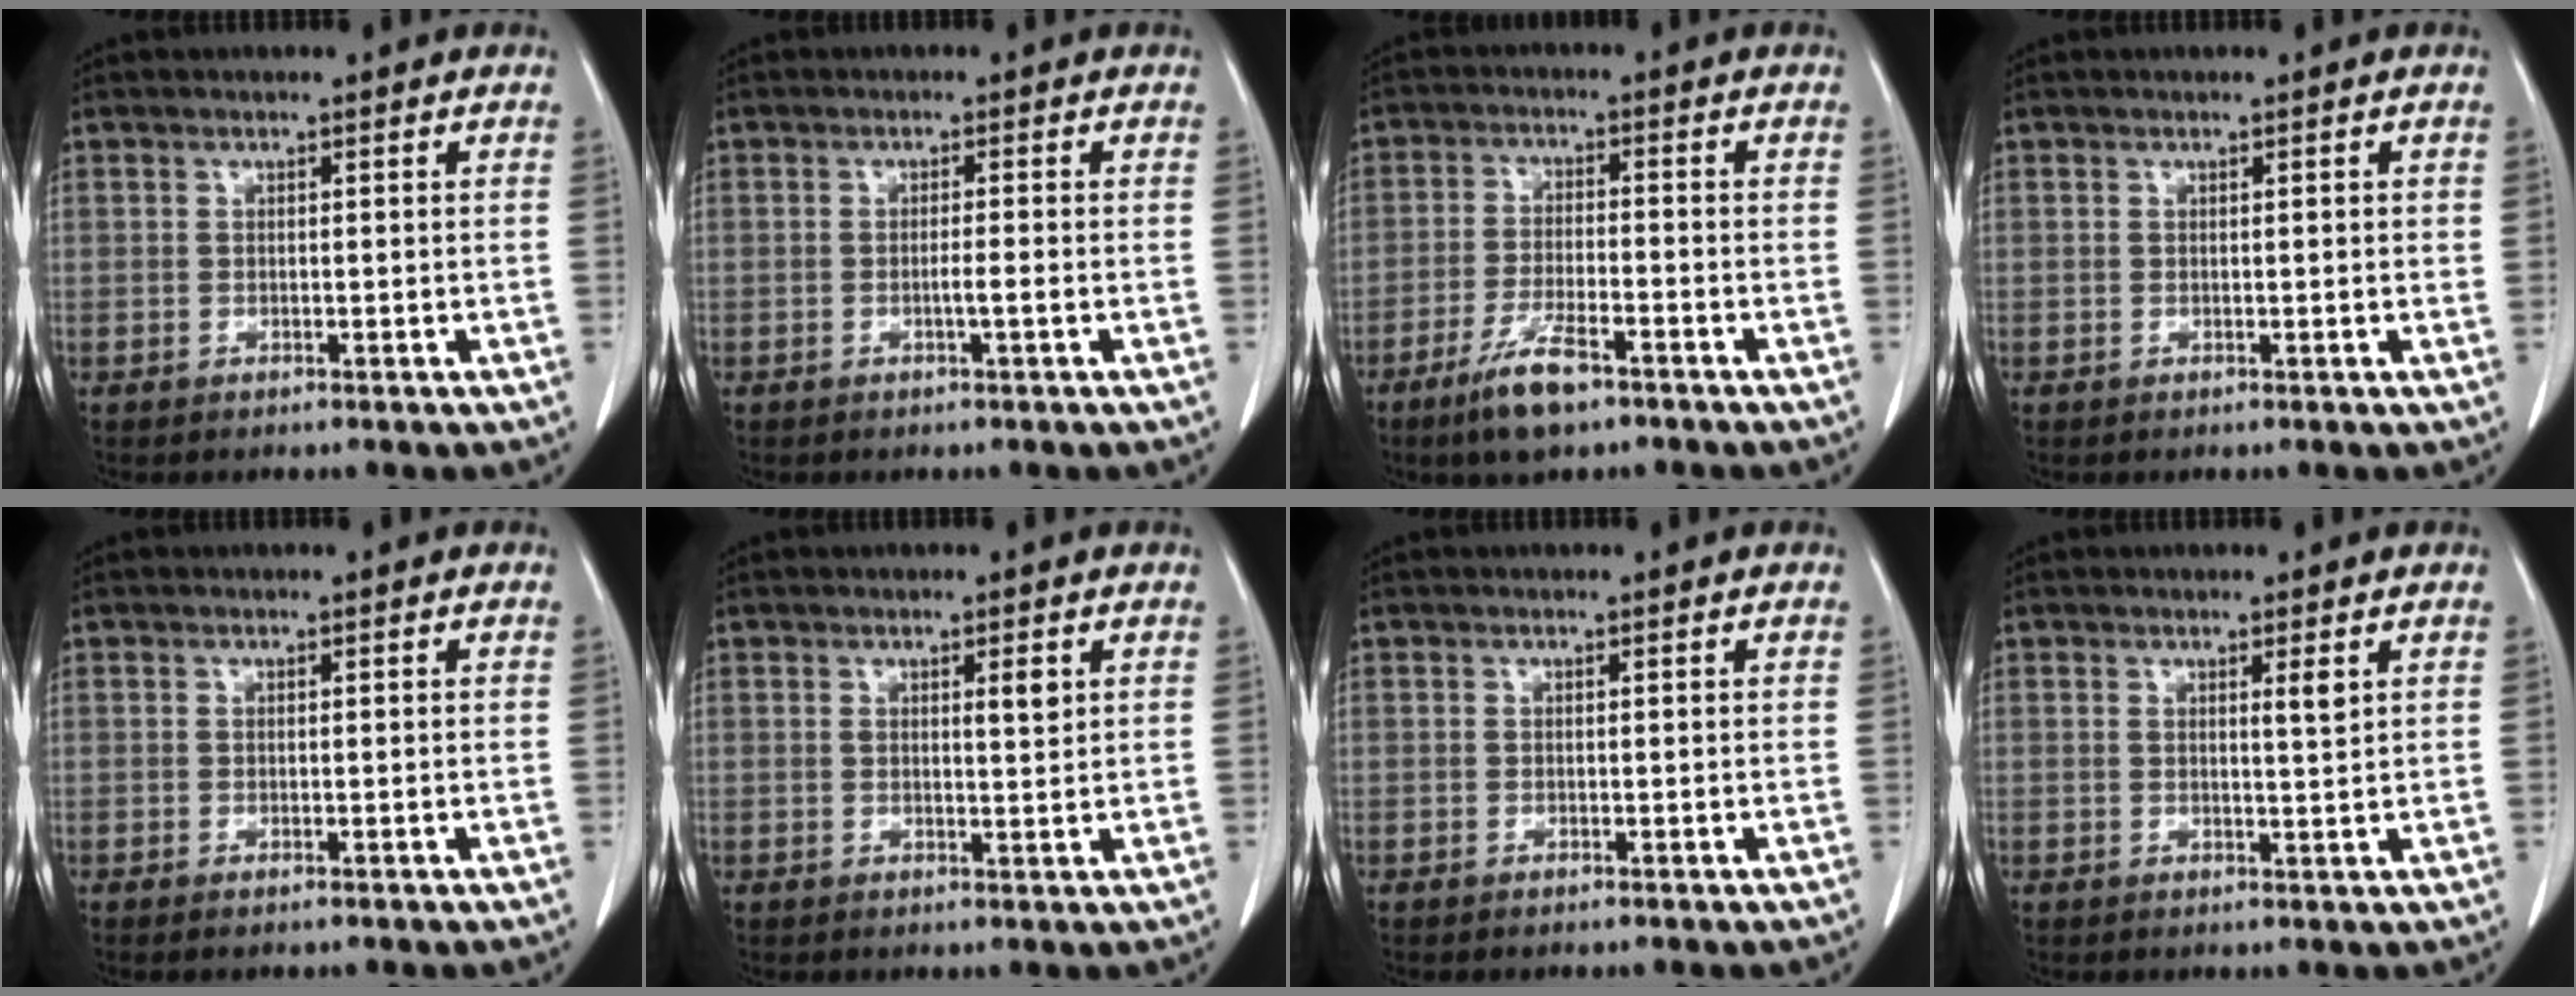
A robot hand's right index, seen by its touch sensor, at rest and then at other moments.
{"total": 1.5, "force": [-0.5, -0.2, 1.4], "torque": [-0.023, 0.000, -0.008]}
{"total": 7.4, "force": [-5.0, 1.5, 5.3], "torque": [-0.107, -0.011, -0.087]}
{"total": 0.7, "force": [0.2, 0.2, 0.6], "torque": [-0.010, 0.001, 0.003]}
{"total": 0.6, "force": [-0.5, 0.1, 0.4], "torque": [-0.011, -0.002, -0.006]}
{"total": 2.2, "force": [0.9, 0.4, 2.0], "torque": [-0.030, -0.003, 0.012]}
{"total": 0.0}
{"total": 1.8, "force": [0.8, -0.1, 1.6], "torque": [-0.028, -0.005, 0.012]}